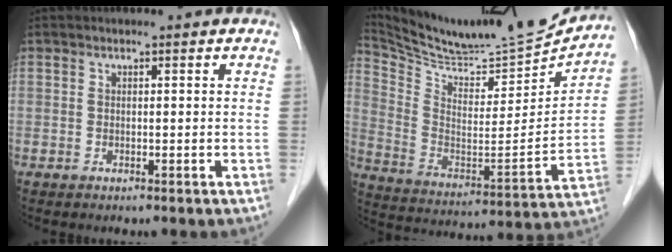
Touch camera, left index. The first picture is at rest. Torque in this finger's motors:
{"motor_torque": [0.53, -0.90, -0.03, -0.01]}